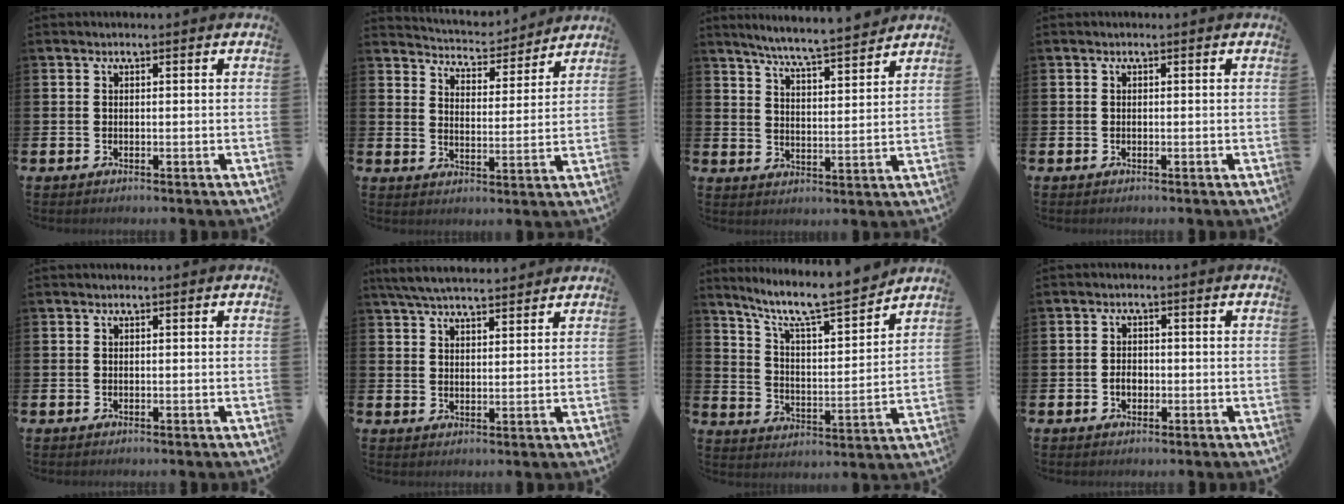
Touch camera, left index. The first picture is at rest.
{"total": 4.9, "force": [4.8, 0.9, 0.0], "torque": [-0.019, -0.042, 0.079]}
{"total": 6.6, "force": [6.3, -0.5, 1.8], "torque": [-0.058, -0.040, 0.110]}
{"total": 0.0}
{"total": 0.0}
{"total": 5.2, "force": [4.9, 0.9, 1.3], "torque": [-0.044, -0.013, 0.092]}
{"total": 9.0, "force": [8.2, 0.9, 3.7], "torque": [-0.100, -0.061, 0.138]}
{"total": 2.1, "force": [-0.5, 1.6, 1.3], "torque": [-0.016, 0.003, -0.015]}